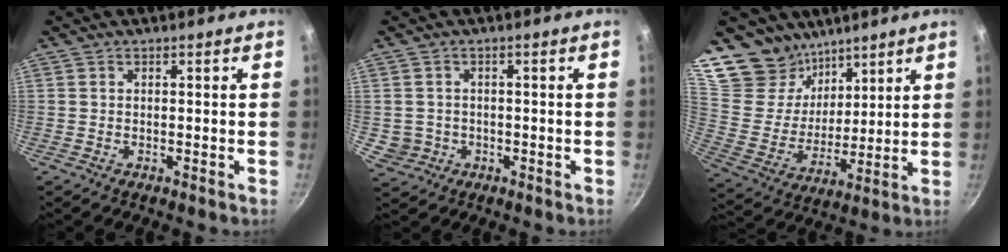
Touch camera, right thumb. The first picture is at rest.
{"total": 3.9, "force": [-0.6, 3.7, 0.9], "torque": [-0.003, 0.013, 0.003]}
{"total": 16.4, "force": [12.5, 10.1, 3.3], "torque": [-0.027, -0.076, 0.239]}